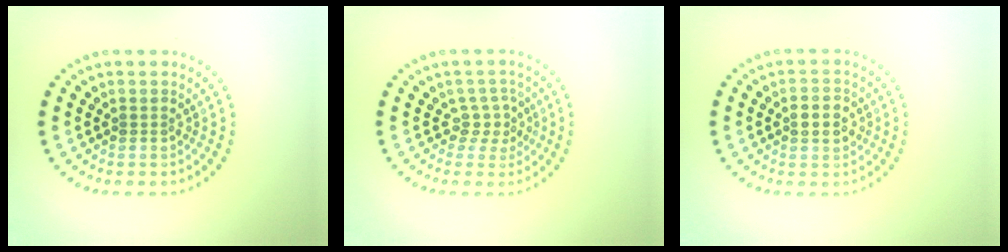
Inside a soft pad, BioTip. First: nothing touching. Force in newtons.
{"total": 1.9, "press": 1.5, "slide": 1.2}
{"total": 2.5, "press": 2.5, "slide": 0.2}